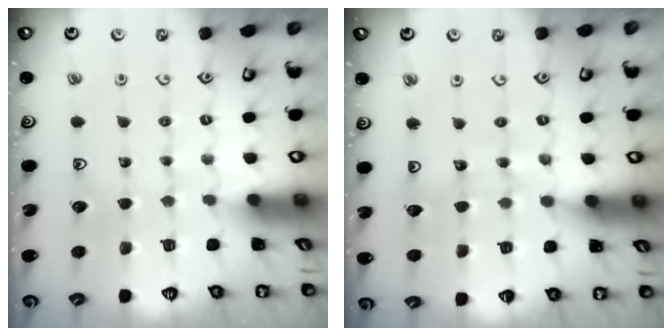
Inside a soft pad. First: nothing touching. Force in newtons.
{"total": 7.8, "press": 7.8, "slide": 0.9}